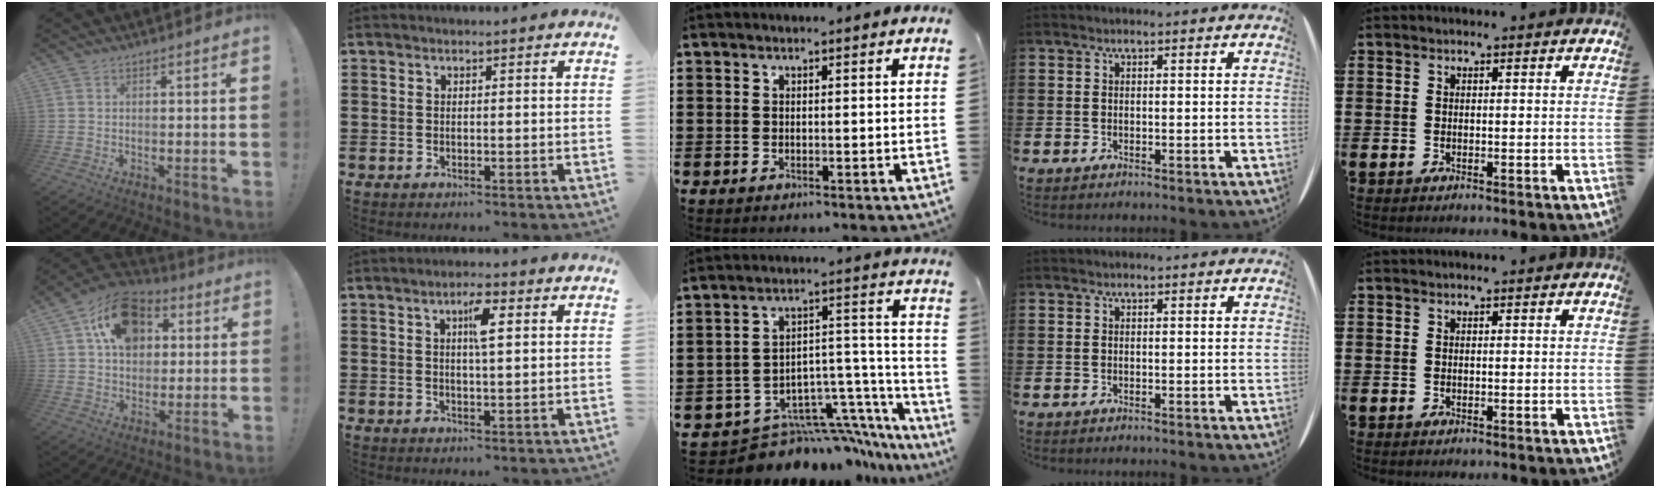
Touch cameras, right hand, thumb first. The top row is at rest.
{"thumb": {"total": 16.8, "force": [6.2, 12.4, 9.5], "torque": [-0.147, -0.011, 0.121]}, "index": {"total": 4.2, "force": [1.3, 1.1, 3.8], "torque": [-0.064, 0.003, 0.016]}, "middle": {"total": 9.2, "force": [-8.0, 3.7, 2.7], "torque": [-0.031, 0.020, -0.140]}}